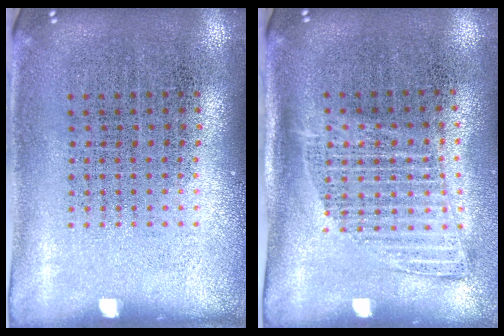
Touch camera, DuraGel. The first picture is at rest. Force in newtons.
{"total": 1.3, "press": 1.1, "slide": 0.7}